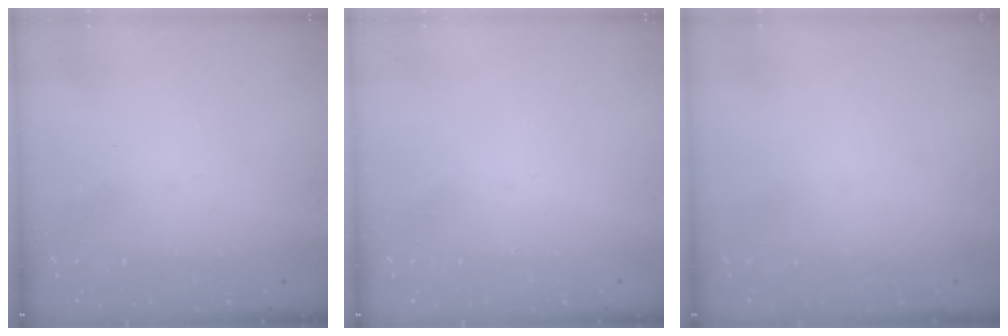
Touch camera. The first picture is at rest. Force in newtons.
{"total": 0.0}
{"total": 0.0}